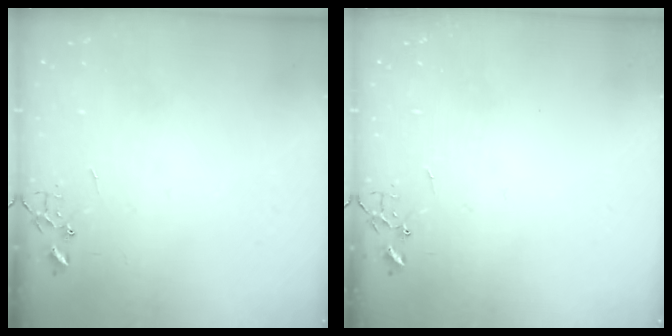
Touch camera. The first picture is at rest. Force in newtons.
{"total": 0.0}